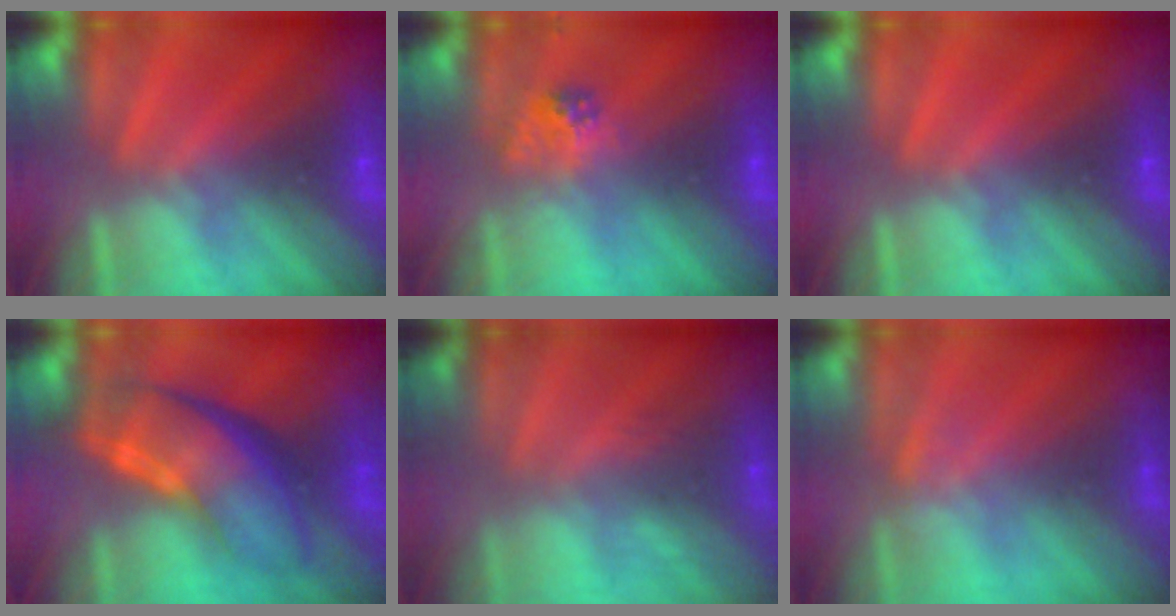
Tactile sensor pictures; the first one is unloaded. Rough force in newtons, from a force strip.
{"total": 2.3}
{"total": 0.0}
{"total": 7.9}
{"total": 2.9}
{"total": 2.3}